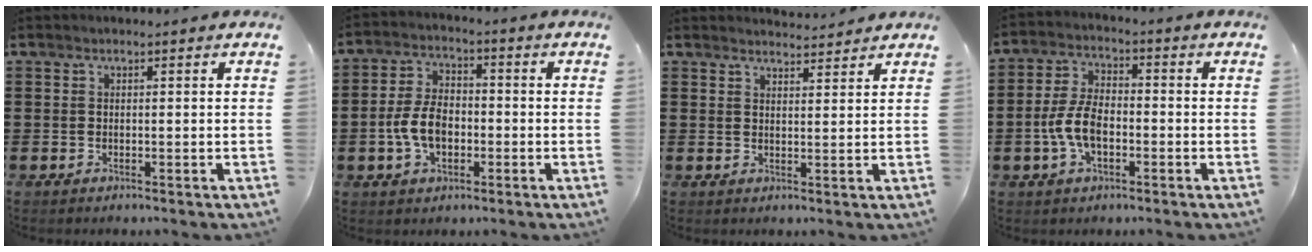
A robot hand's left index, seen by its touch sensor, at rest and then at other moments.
{"total": 7.2, "force": [-1.8, 4.3, 5.5], "torque": [-0.132, 0.003, -0.040]}
{"total": 2.6, "force": [2.6, 0.2, 0.1], "torque": [-0.002, -0.011, 0.047]}
{"total": 7.1, "force": [-1.9, 3.6, 5.8], "torque": [-0.141, -0.002, -0.043]}